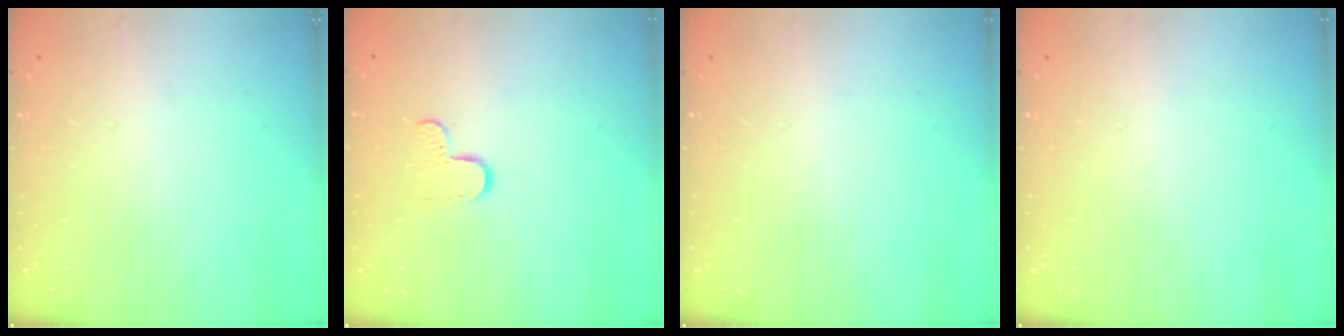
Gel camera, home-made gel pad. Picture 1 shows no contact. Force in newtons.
{"total": 4.7, "press": 4.6, "slide": 0.4}
{"total": 0.0}
{"total": 0.0}